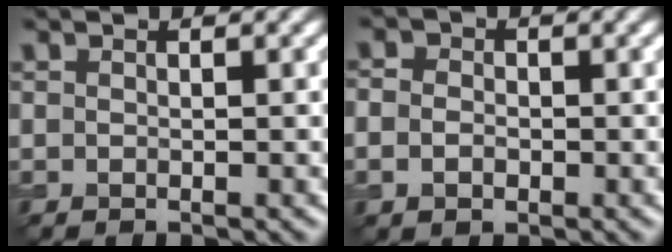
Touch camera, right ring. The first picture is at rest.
{"total": 2.4, "force": [-0.4, 2.0, 1.4], "torque": [-0.015, 0.002, -0.014]}